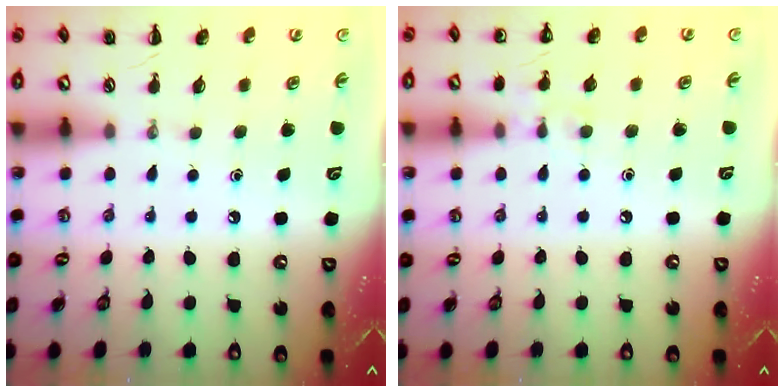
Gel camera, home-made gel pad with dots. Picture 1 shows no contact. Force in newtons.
{"total": 6.2, "press": 5.9, "slide": 1.9}